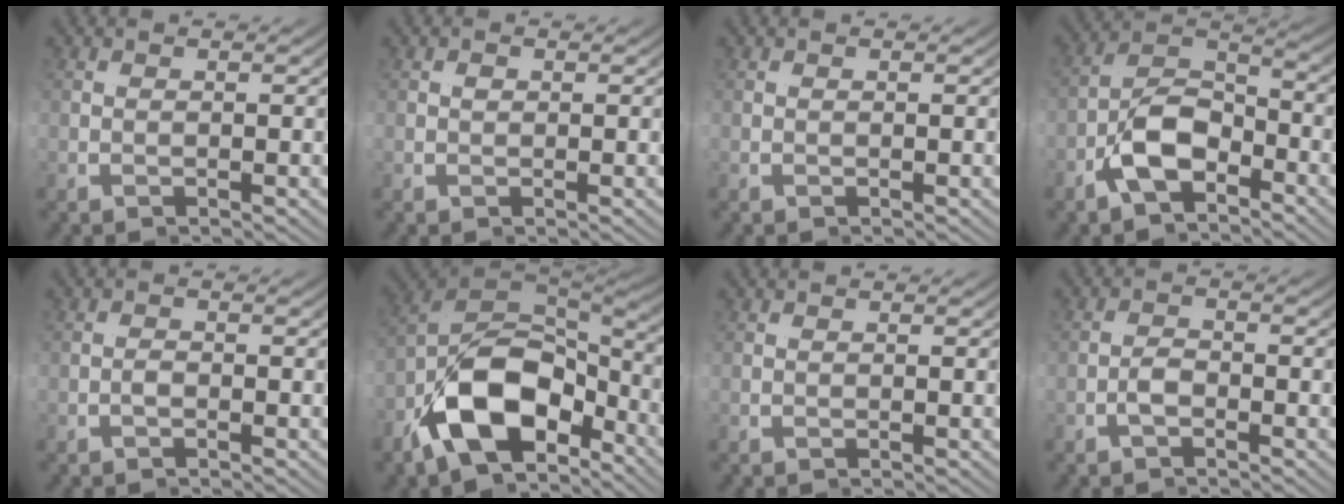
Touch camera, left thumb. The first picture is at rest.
{"total": 0.5, "force": [0.0, 0.5, 0.1], "torque": [-0.001, -0.004, 0.004]}
{"total": 0.0}
{"total": 5.9, "force": [-3.9, 3.3, 3.0], "torque": [-0.090, 0.007, -0.072]}
{"total": 0.8, "force": [-0.7, -0.3, -0.2], "torque": [-0.005, 0.001, -0.017]}
{"total": 14.4, "force": [-3.6, 8.0, 11.4], "torque": [-0.233, -0.022, -0.044]}
{"total": 0.0}
{"total": 1.4, "force": [-1.4, 0.2, -0.4], "torque": [-0.006, 0.004, -0.028]}